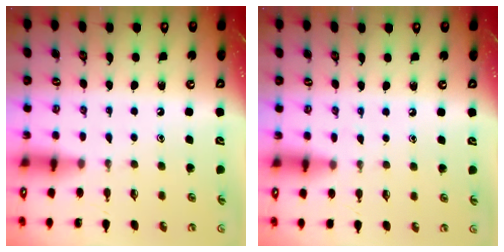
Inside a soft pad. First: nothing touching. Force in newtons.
{"total": 4.6, "press": 4.5, "slide": 0.7}